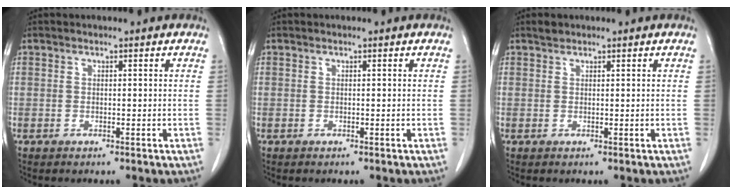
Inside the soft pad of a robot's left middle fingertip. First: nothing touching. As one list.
[{"total": 0.0}, {"total": 0.9, "force": [0.8, 0.4, 0.2], "torque": [-0.008, 0.004, 0.015]}]